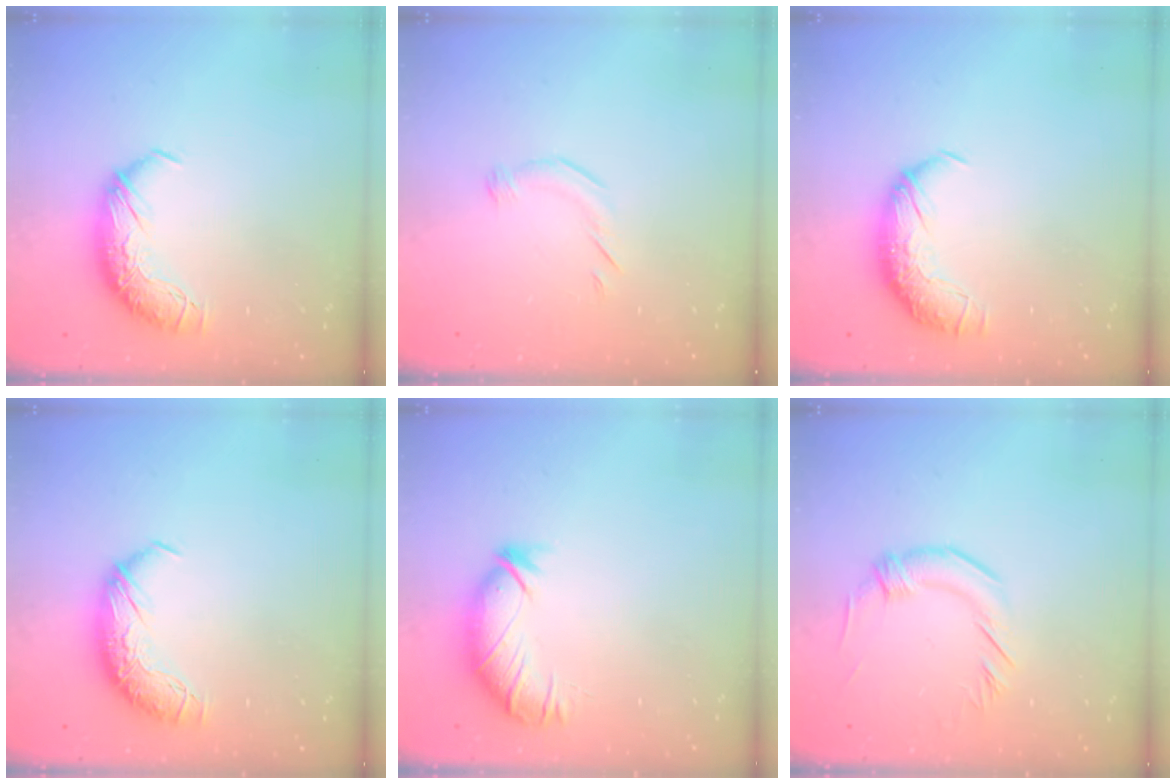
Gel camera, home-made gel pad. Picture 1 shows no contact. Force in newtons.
{"total": 4.3, "press": 4.2, "slide": 0.7}
{"total": 1.6, "press": 0.6, "slide": 1.5}
{"total": 0.0}
{"total": 2.9, "press": 2.8, "slide": 0.8}
{"total": 2.3, "press": 1.9, "slide": 1.4}